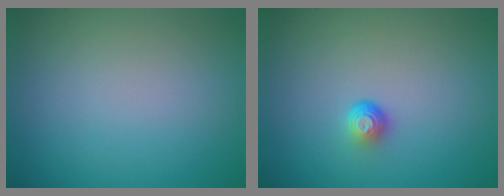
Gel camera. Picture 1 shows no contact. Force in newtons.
{"total": 1.7, "press": 1.1, "slide": 1.3}